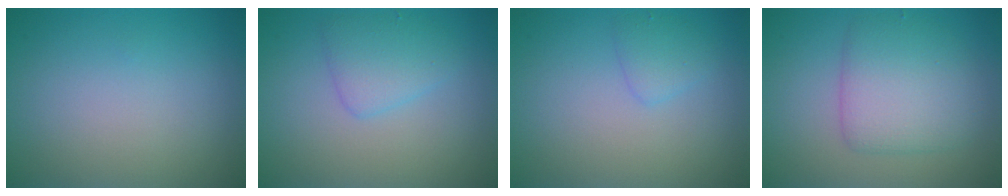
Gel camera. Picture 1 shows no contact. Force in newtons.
{"total": 2.5, "press": 2.5, "slide": 0.1}
{"total": 1.4, "press": 1.4, "slide": 0.1}
{"total": 4.6, "press": 4.6, "slide": 0.1}